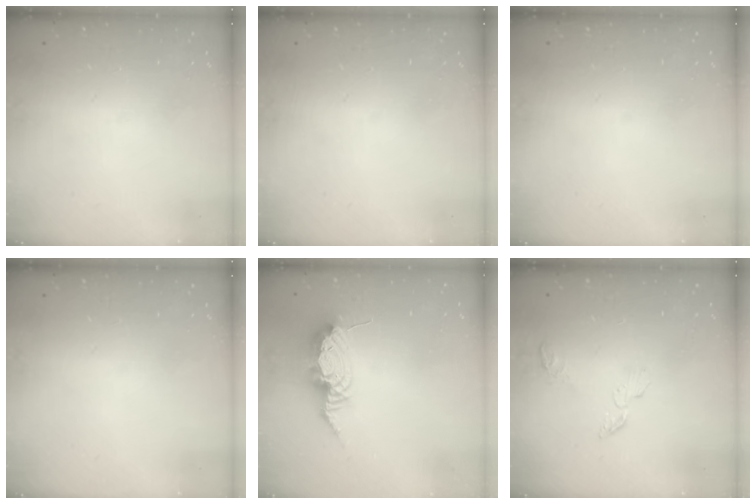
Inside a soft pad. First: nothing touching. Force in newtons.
{"total": 0.0}
{"total": 0.0}
{"total": 0.0}
{"total": 11.0, "press": 11.0, "slide": 1.2}
{"total": 4.4, "press": 4.4, "slide": 0.5}